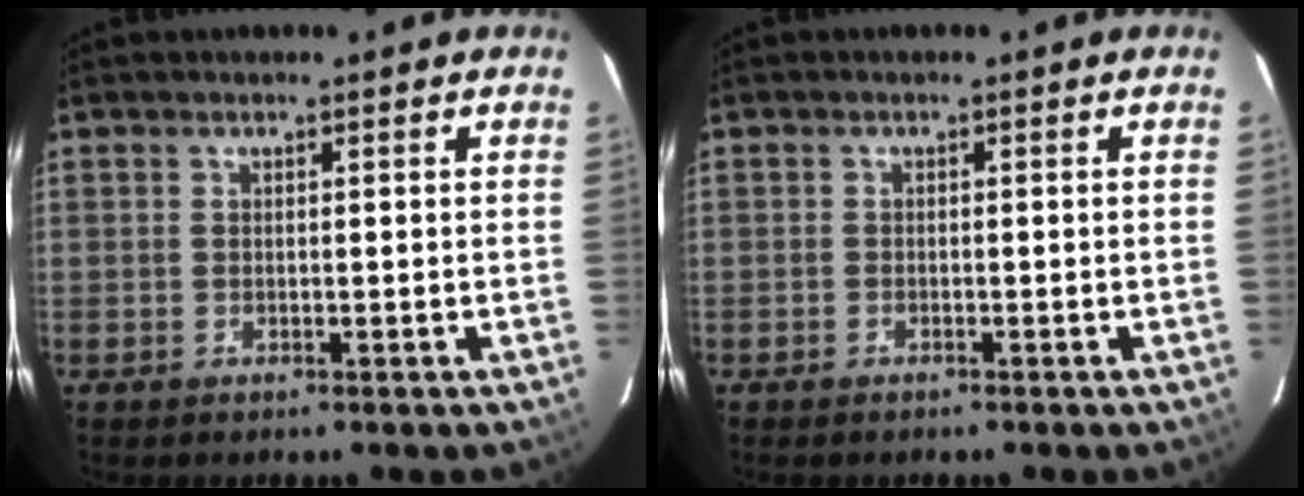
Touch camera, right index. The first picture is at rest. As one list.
[{"total": 0.9, "force": [-0.8, 0.5, 0.1], "torque": [-0.006, 0.002, -0.015]}]